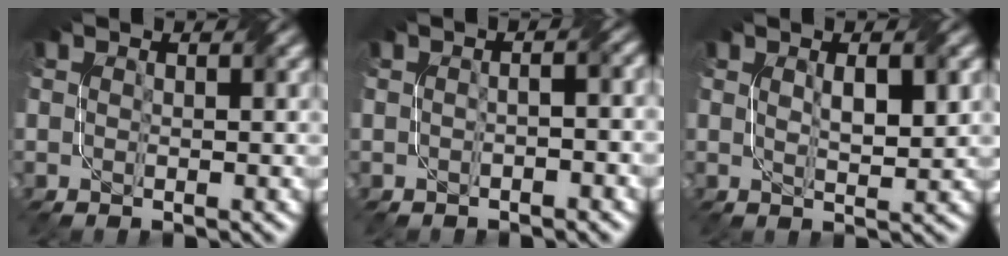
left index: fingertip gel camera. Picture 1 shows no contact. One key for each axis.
{"total": 2.2, "fx": -0.3, "fy": 0.9, "fz": 2.0, "tx": -0.023, "ty": 0.005, "tz": -0.012}
{"total": 2.7, "fx": 0.7, "fy": 0.7, "fz": 2.5, "tx": -0.047, "ty": 0.002, "tz": 0.017}